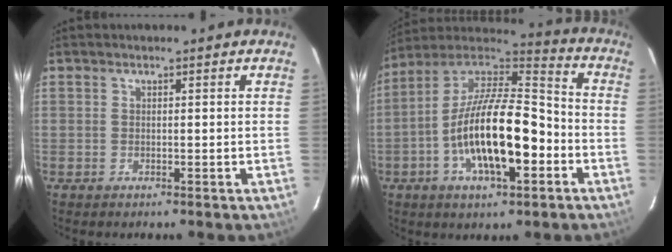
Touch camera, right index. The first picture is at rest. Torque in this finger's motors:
{"motor_torque": [1.49, -0.65, 1.05, 0.21]}